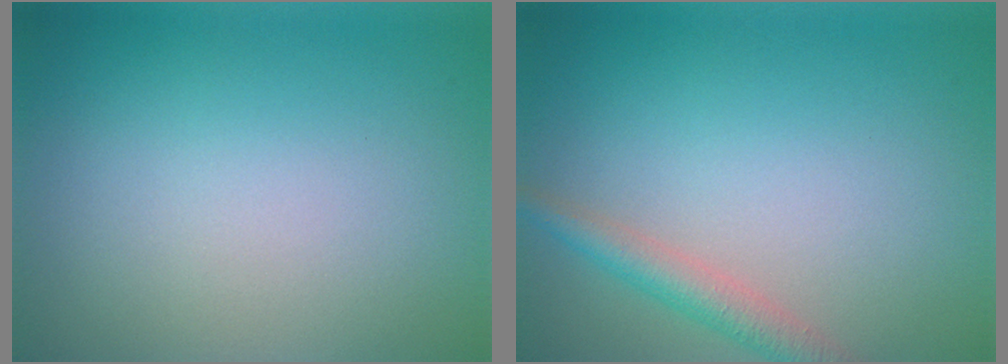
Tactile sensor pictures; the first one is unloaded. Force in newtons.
{"total": 2.7, "press": 2.7, "slide": 0.1}